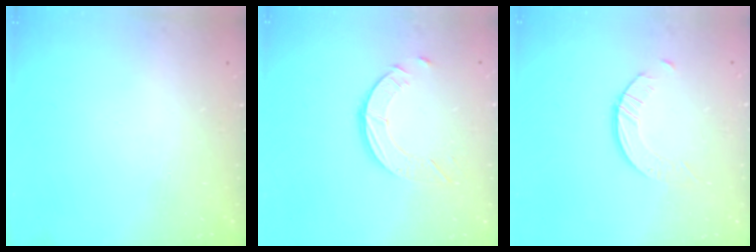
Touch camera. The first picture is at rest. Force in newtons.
{"total": 6.0, "press": 6.0, "slide": 0.5}
{"total": 2.4, "press": 2.4, "slide": 0.3}